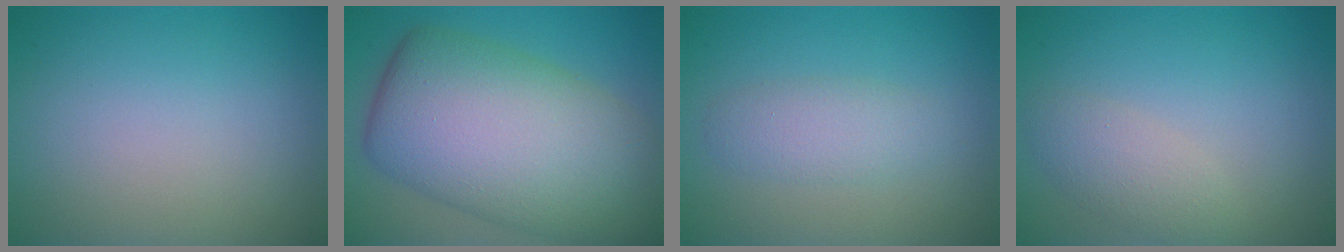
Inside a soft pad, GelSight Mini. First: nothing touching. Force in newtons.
{"total": 13.7, "press": 13.7, "slide": 0.5}
{"total": 2.4, "press": 2.4, "slide": 0.2}
{"total": 2.5, "press": 2.5, "slide": 0.1}